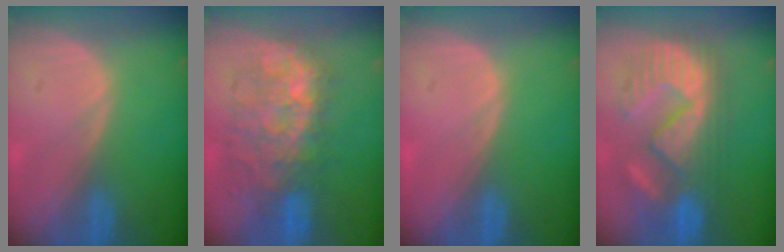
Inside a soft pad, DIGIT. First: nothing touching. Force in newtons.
{"total": 9.6, "press": 9.3, "slide": 2.3}
{"total": 0.0}
{"total": 10.7, "press": 10.4, "slide": 2.5}